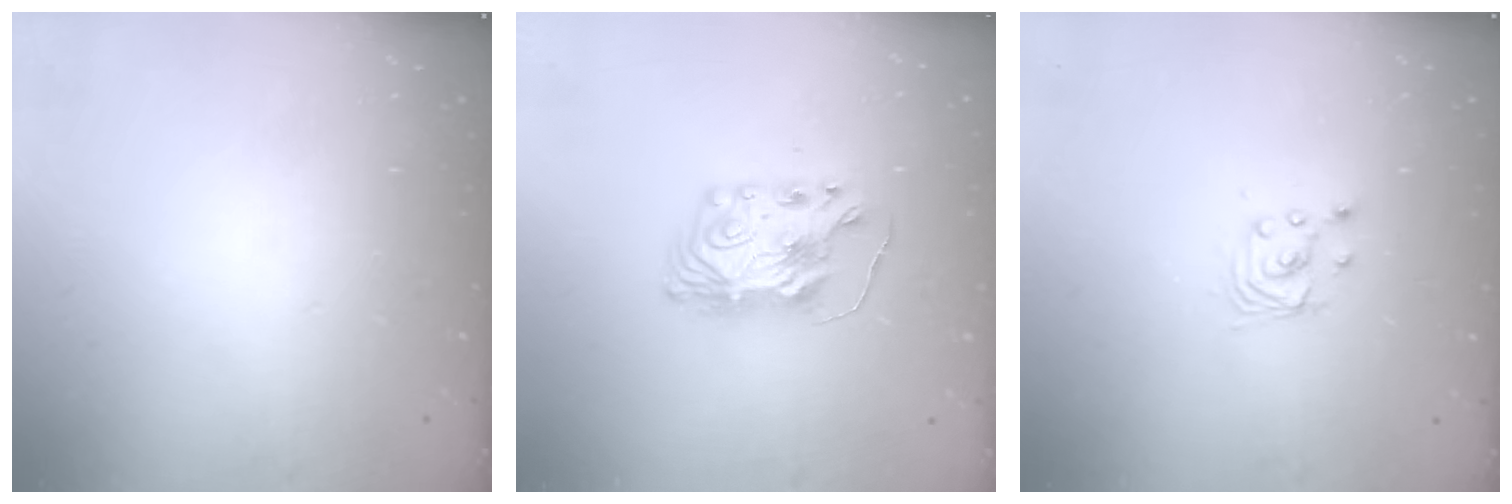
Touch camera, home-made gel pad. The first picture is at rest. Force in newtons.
{"total": 9.0, "press": 9.0, "slide": 0.6}
{"total": 2.9, "press": 2.9, "slide": 0.0}